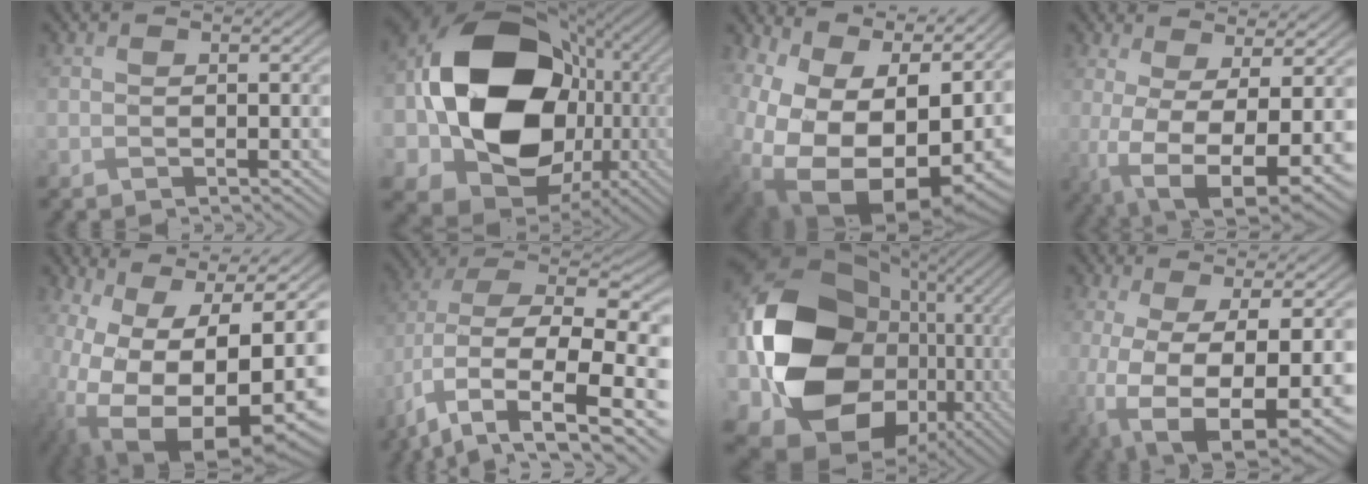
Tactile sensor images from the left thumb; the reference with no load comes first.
{"total": 20.5, "force": [-0.2, 15.9, 12.9], "torque": [-0.275, -0.012, -0.005]}
{"total": 20.0, "force": [0.0, 13.5, 14.7], "torque": [-0.232, -0.028, 0.042]}
{"total": 10.4, "force": [-1.0, 3.7, 9.6], "torque": [-0.193, -0.016, -0.001]}
{"total": 20.0, "force": [-2.8, 11.4, 16.2], "torque": [-0.268, -0.059, -0.005]}
{"total": 16.8, "force": [-4.5, 8.6, 13.7], "torque": [-0.299, -0.033, -0.053]}
{"total": 21.8, "force": [-1.7, 17.0, 13.6], "torque": [-0.337, -0.030, -0.011]}
{"total": 12.8, "force": [-3.1, 5.0, 11.4], "torque": [-0.231, -0.034, -0.034]}